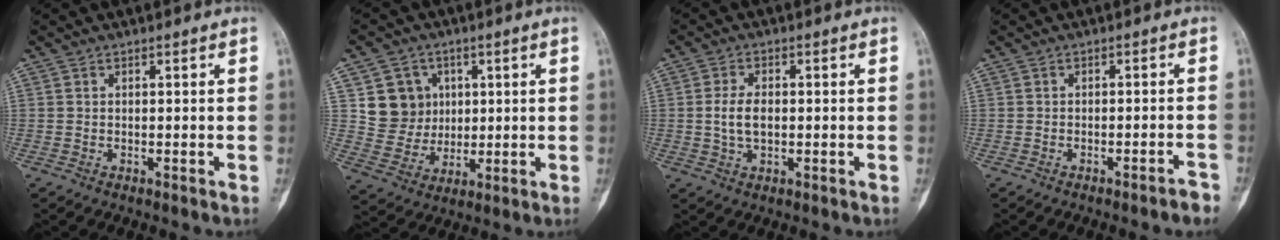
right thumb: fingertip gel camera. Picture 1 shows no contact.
{"total": 9.7, "force": [2.6, 9.0, 2.3], "torque": [0.000, -0.006, 0.055]}
{"total": 4.9, "force": [-0.1, 2.8, 4.0], "torque": [-0.081, 0.003, -0.002]}
{"total": 2.4, "force": [-2.0, 0.1, 1.4], "torque": [-0.026, 0.016, -0.022]}